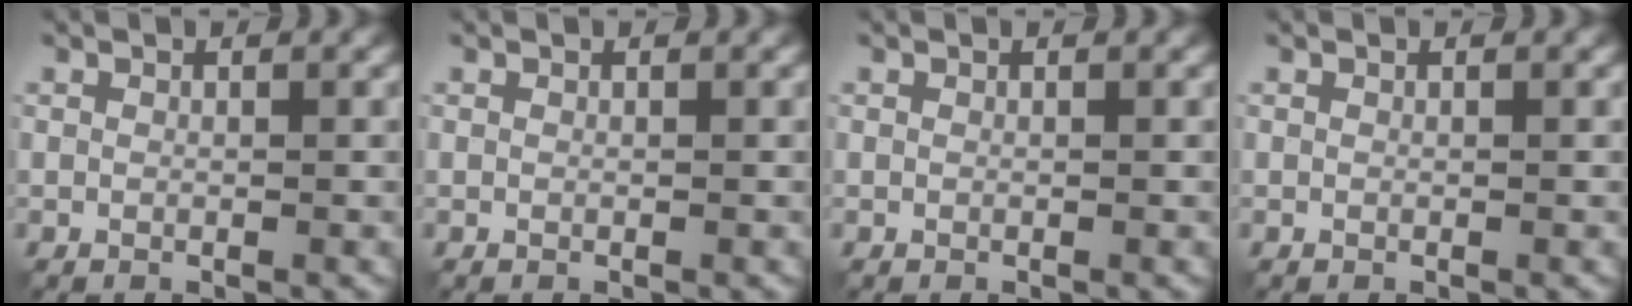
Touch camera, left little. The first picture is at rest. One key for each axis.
{"total": 0.0}
{"total": 0.0}
{"total": 0.0}